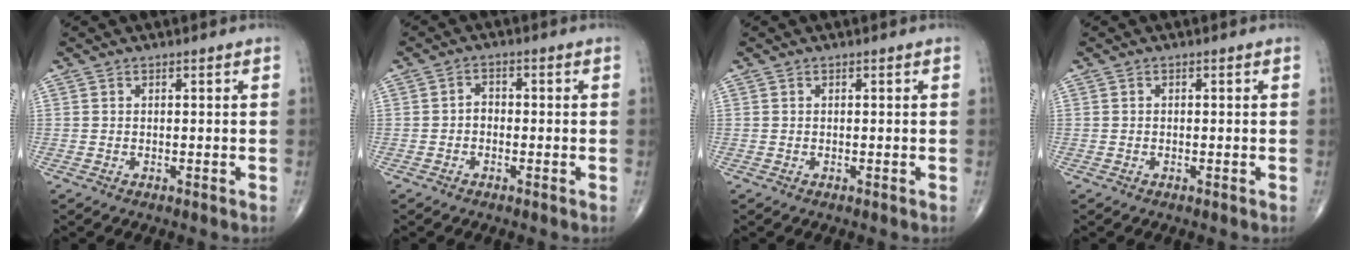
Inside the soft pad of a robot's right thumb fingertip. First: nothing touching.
{"total": 2.0, "force": [-0.7, 1.5, 1.1], "torque": [-0.004, 0.012, -0.021]}
{"total": 0.0}
{"total": 0.0}